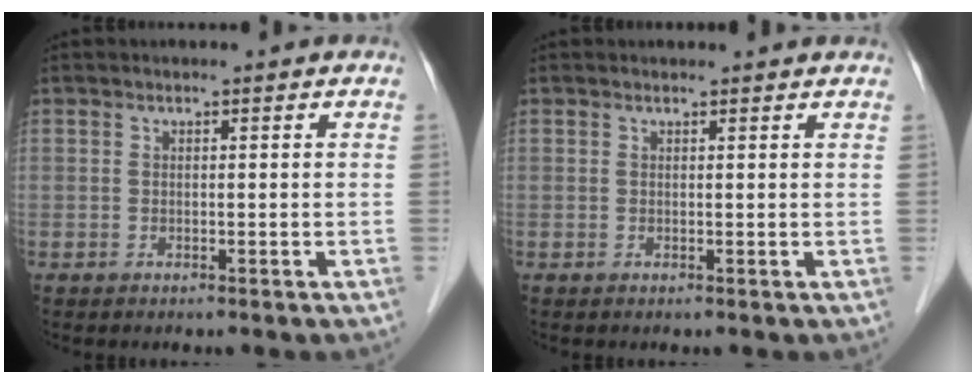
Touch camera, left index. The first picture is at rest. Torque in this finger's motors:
{"motor_torque": [0.52, -0.71, 0.03, 0.00]}